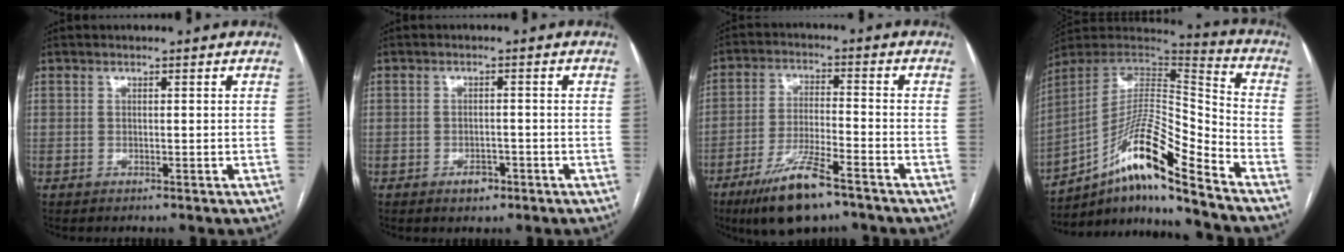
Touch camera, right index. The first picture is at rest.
{"total": 2.5, "force": [-1.4, 1.6, 1.2], "torque": [-0.011, 0.005, -0.017]}
{"total": 10.9, "force": [-7.3, 2.1, 7.8], "torque": [-0.152, -0.018, -0.130]}
{"total": 17.2, "force": [-11.4, 1.4, 12.8], "torque": [-0.236, 0.018, -0.200]}